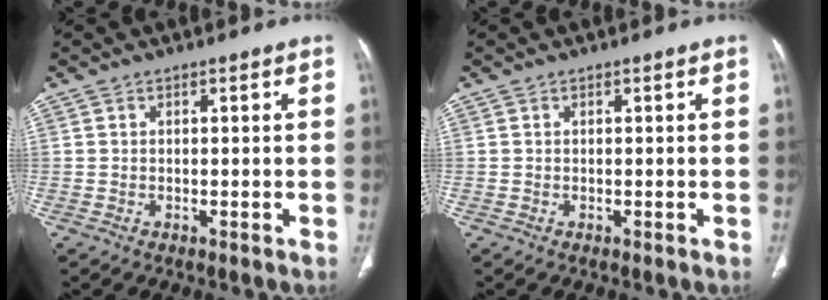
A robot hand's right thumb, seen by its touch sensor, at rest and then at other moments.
{"total": 0.0}